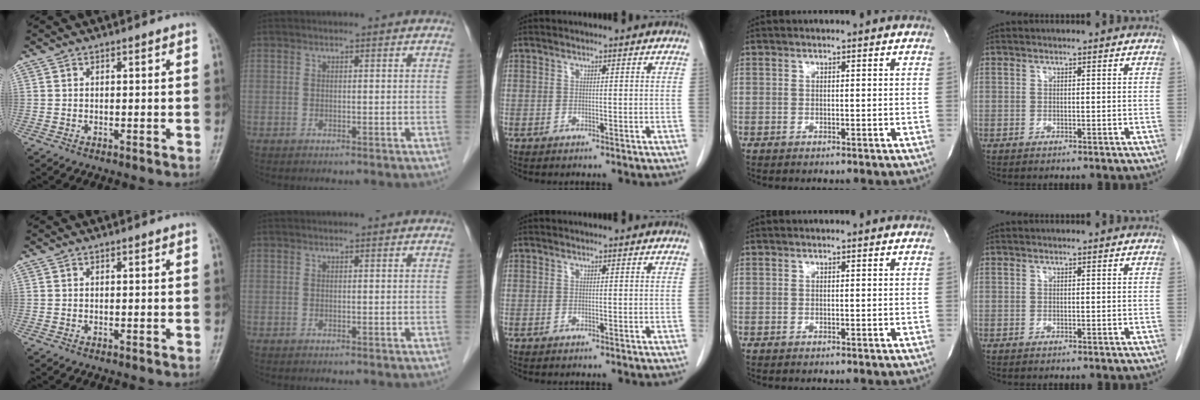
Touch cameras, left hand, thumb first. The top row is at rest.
{}